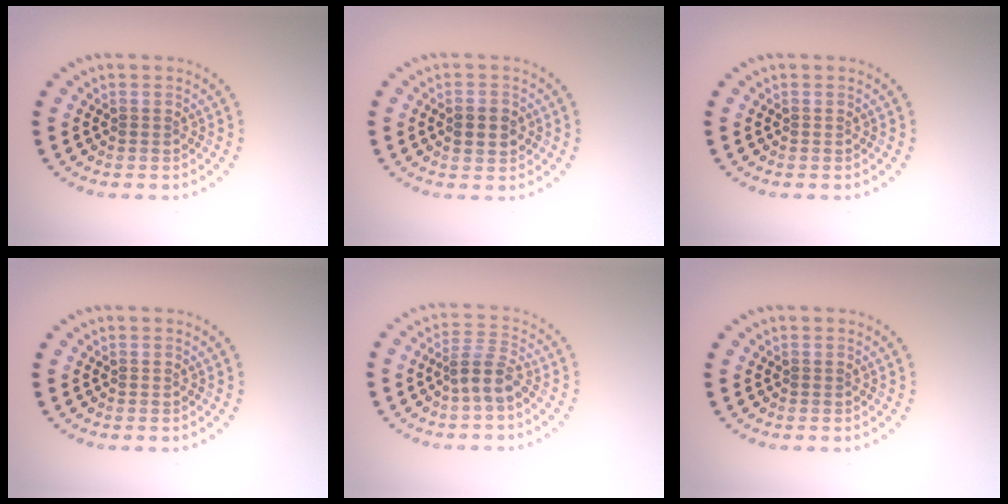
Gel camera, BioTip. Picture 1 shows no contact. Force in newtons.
{"total": 2.2, "press": 2.2, "slide": 0.1}
{"total": 0.0}
{"total": 0.0}
{"total": 2.7, "press": 2.1, "slide": 1.7}
{"total": 0.0}